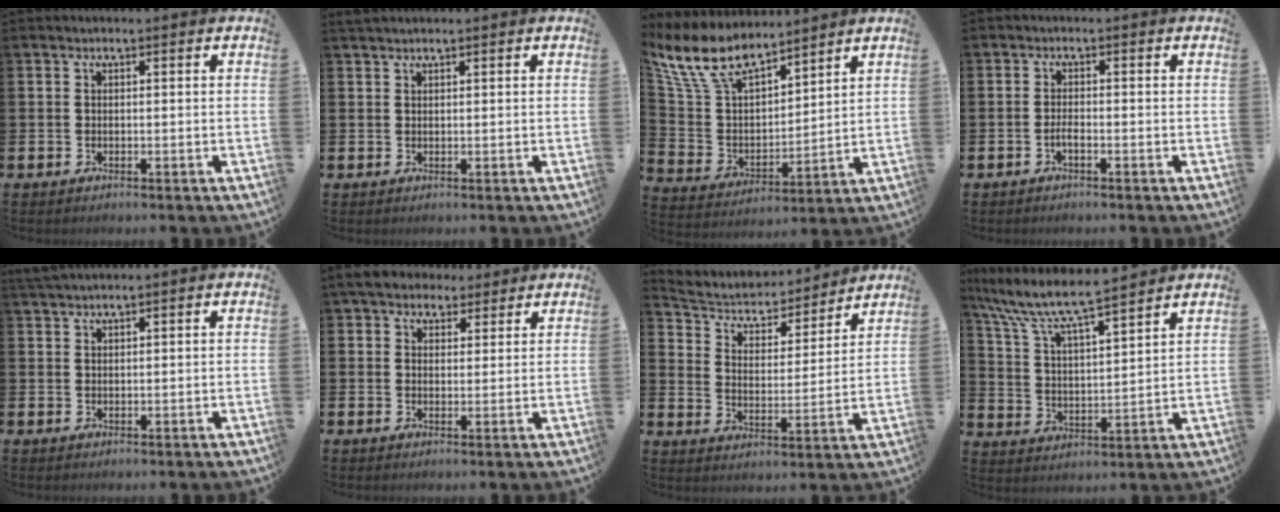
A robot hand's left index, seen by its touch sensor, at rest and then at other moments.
{"total": 1.2, "force": [1.1, 0.1, 0.4], "torque": [-0.008, 0.000, 0.020]}
{"total": 10.6, "force": [8.9, 4.0, 4.1], "torque": [-0.127, -0.041, 0.165]}
{"total": 1.1, "force": [-0.6, 0.2, 0.8], "torque": [-0.024, -0.001, -0.010]}
{"total": 1.8, "force": [1.7, 0.0, 0.5], "torque": [-0.019, 0.003, 0.033]}
{"total": 5.0, "force": [4.1, 2.7, 0.9], "torque": [-0.028, -0.007, 0.074]}
{"total": 5.4, "force": [5.0, 2.1, 0.7], "torque": [-0.050, -0.041, 0.081]}
{"total": 8.8, "force": [8.1, 0.8, 3.4], "torque": [-0.102, -0.054, 0.137]}